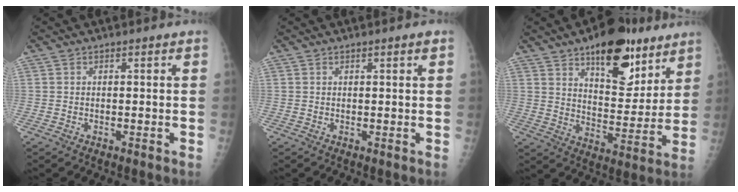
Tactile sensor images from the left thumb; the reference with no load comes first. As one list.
[{"total": 1.2, "force": [0.6, 0.1, 1.0], "torque": [-0.016, 0.000, 0.008]}, {"total": 17.9, "force": [11.0, 8.4, 11.4], "torque": [-0.107, -0.063, 0.167]}]